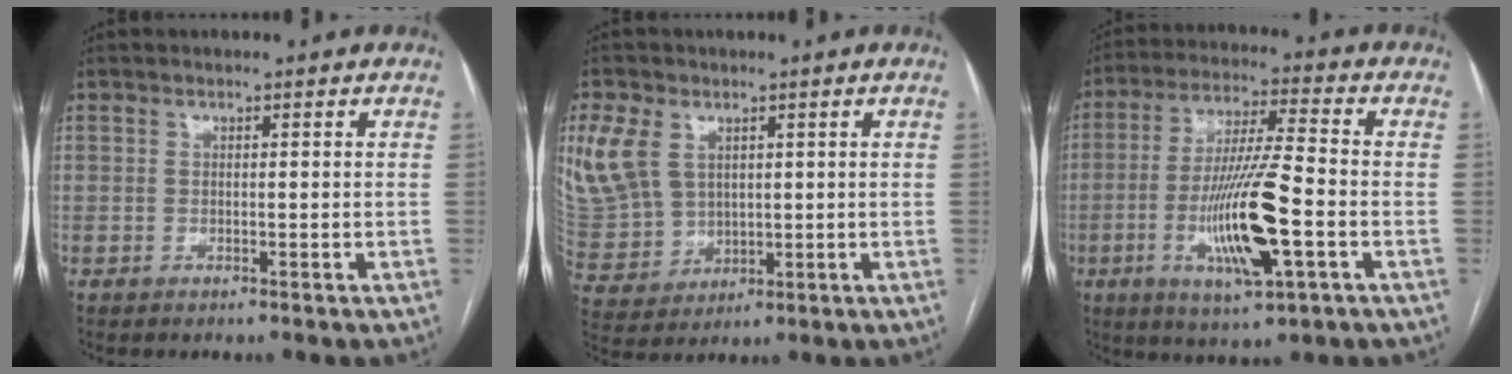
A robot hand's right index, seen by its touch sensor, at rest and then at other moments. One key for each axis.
{"total": 12.5, "fx": 4.6, "fy": 9.5, "fz": 6.7, "tx": -0.173, "ty": 0.011, "tz": 0.111}
{"total": 14.5, "fx": -4.1, "fy": 1.5, "fz": 13.8, "tx": -0.267, "ty": -0.012, "tz": -0.072}